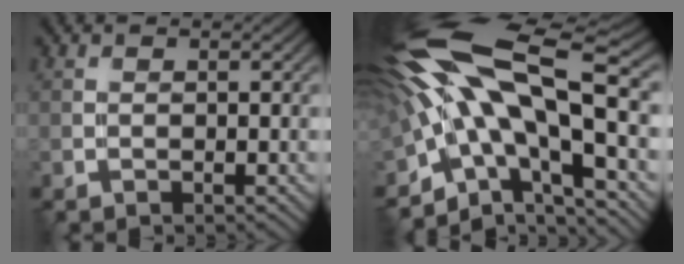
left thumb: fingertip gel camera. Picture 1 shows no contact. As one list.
[{"total": 18.0, "force": [-1.3, 7.5, 16.3], "torque": [-0.295, 0.008, -0.032]}]